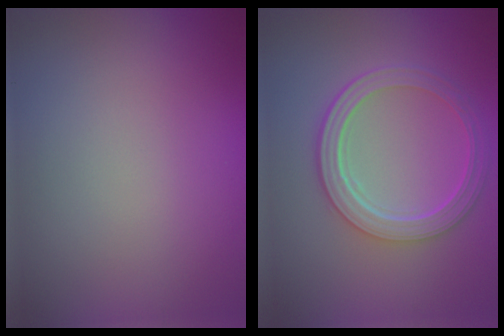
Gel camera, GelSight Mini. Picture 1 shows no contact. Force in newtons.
{"total": 5.1, "press": 4.0, "slide": 3.1}